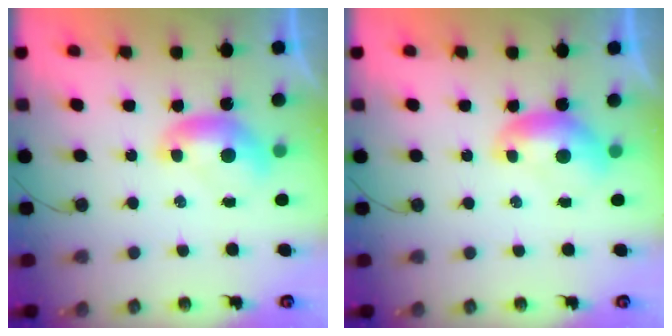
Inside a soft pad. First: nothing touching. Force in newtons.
{"total": 0.0}